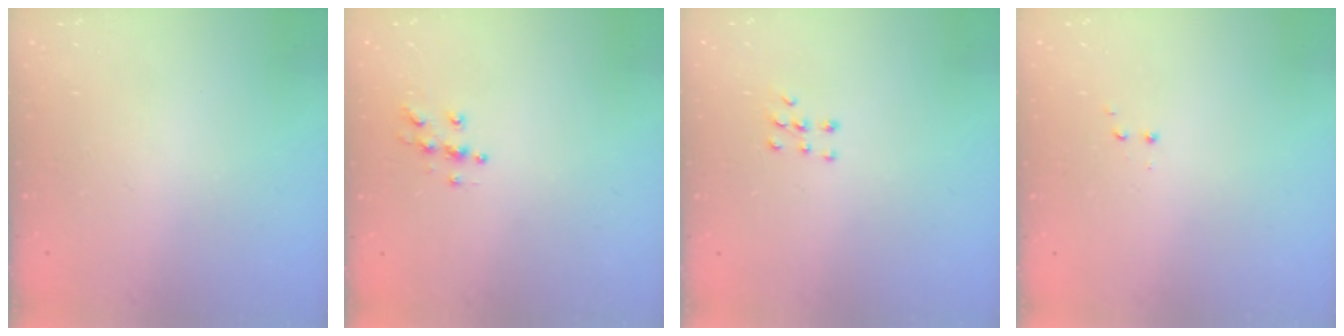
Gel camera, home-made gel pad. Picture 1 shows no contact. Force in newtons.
{"total": 5.7, "press": 5.7, "slide": 0.5}
{"total": 5.5, "press": 5.5, "slide": 0.9}
{"total": 1.2, "press": 1.1, "slide": 0.5}